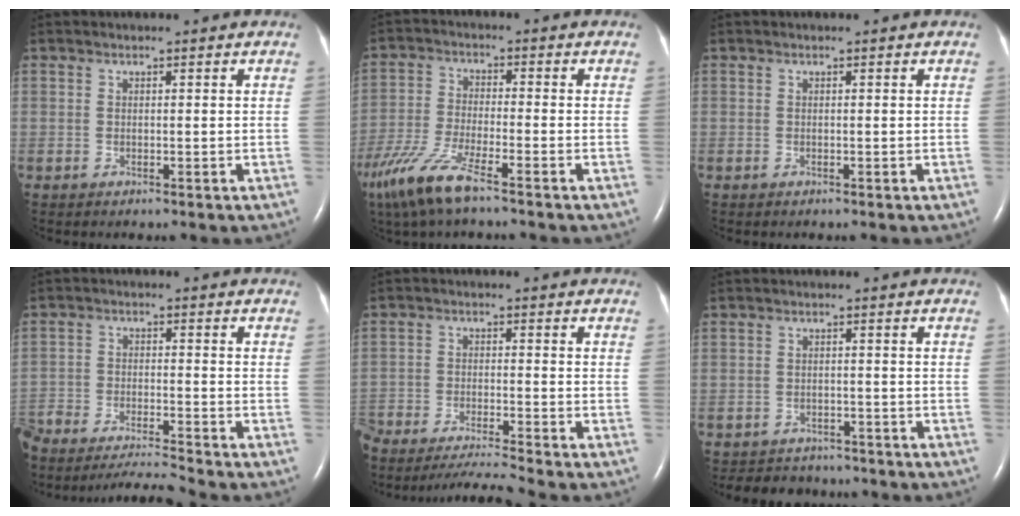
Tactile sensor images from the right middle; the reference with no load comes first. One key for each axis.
{"total": 9.4, "fx": -6.4, "fy": 1.0, "fz": 6.8, "tx": -0.156, "ty": -0.027, "tz": -0.128}
{"total": 0.0}
{"total": 13.7, "fx": -12.8, "fy": -0.4, "fz": 4.9, "tx": -0.094, "ty": -0.007, "tz": -0.216}
{"total": 11.0, "fx": -10.2, "fy": -1.1, "fz": 4.1, "tx": -0.071, "ty": -0.009, "tz": -0.179}
{"total": 6.4, "fx": -5.8, "fy": 2.6, "fz": 0.7, "tx": -0.014, "ty": 0.001, "tz": -0.077}